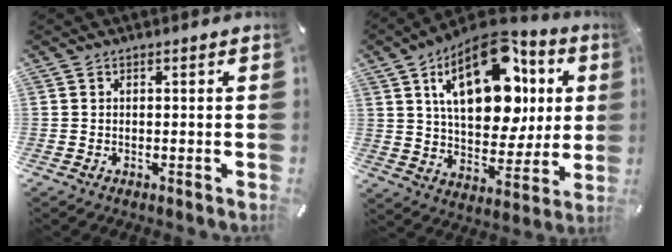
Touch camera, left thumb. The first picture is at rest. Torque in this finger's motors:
{"motor_torque": [2.54, 2.47, 2.41, -0.36, 0.79]}